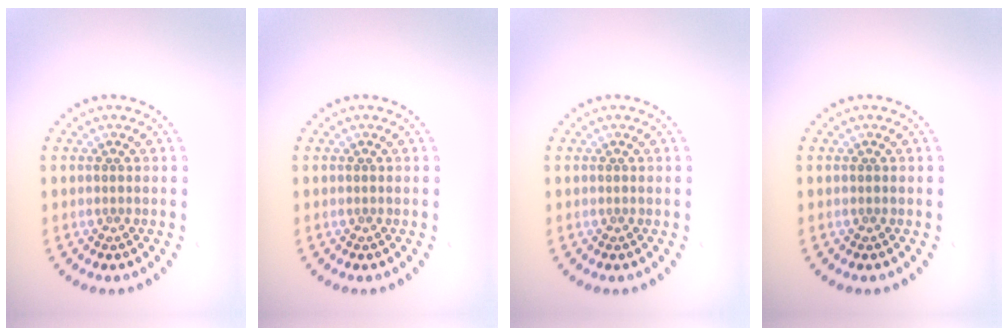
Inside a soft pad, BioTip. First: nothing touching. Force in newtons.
{"total": 0.0}
{"total": 0.0}
{"total": 0.0}